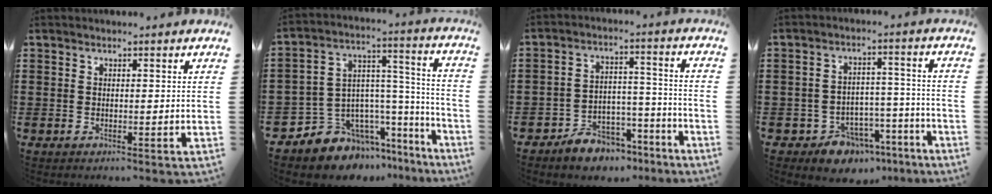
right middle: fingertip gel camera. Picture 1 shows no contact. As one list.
[{"total": 8.5, "force": [-6.7, 5.2, 0.5], "torque": [-0.044, -0.008, -0.129]}, {"total": 6.5, "force": [-5.9, 2.5, 1.1], "torque": [-0.015, 0.030, -0.114]}, {"total": 6.9, "force": [-5.7, 3.5, 1.7], "torque": [-0.028, 0.035, -0.106]}]